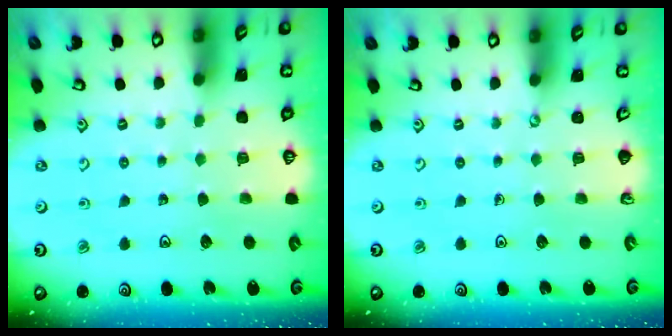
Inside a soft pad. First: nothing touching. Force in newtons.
{"total": 0.0}